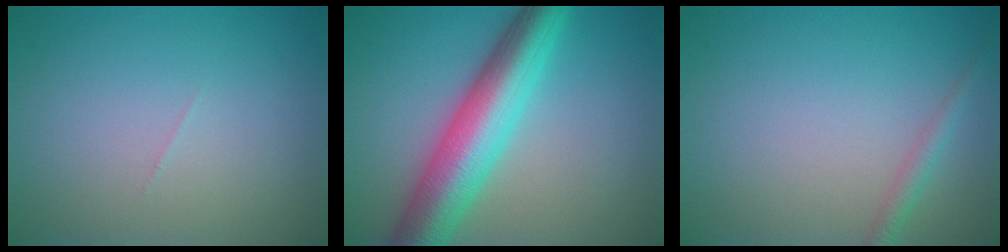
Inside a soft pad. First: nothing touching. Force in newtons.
{"total": 8.8, "press": 8.7, "slide": 0.3}
{"total": 1.5, "press": 1.5, "slide": 0.1}